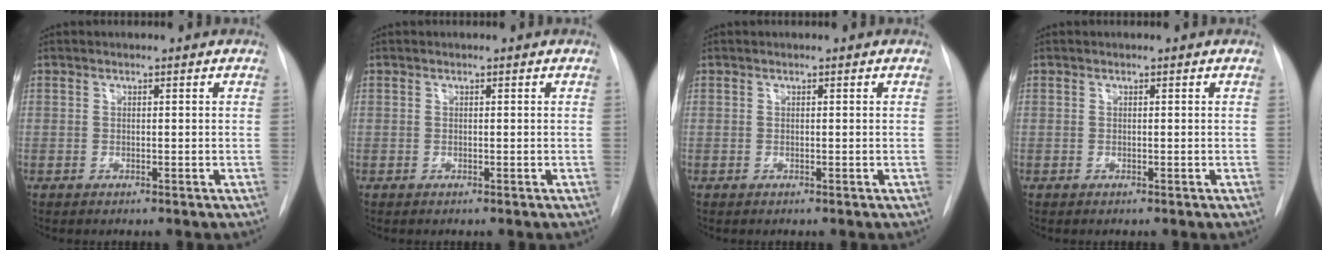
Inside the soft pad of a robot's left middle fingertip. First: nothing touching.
{"total": 0.0}
{"total": 0.0}
{"total": 0.0}